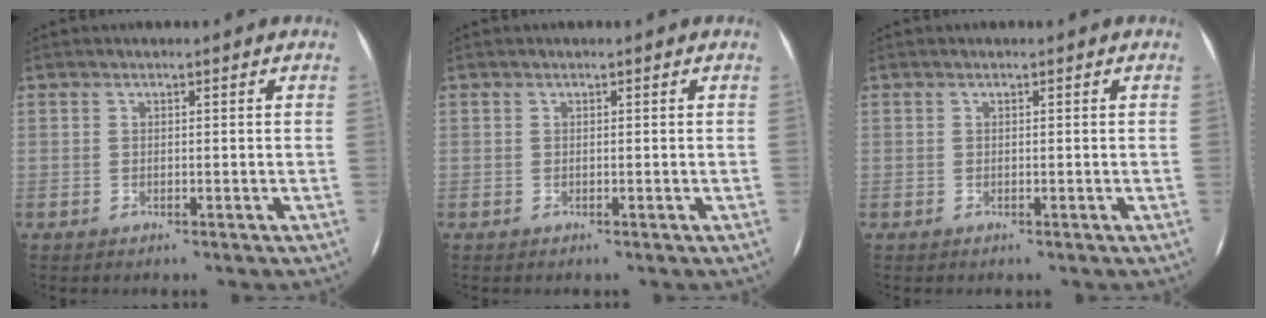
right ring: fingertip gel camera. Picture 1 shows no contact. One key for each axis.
{"total": 0.0}
{"total": 0.0}